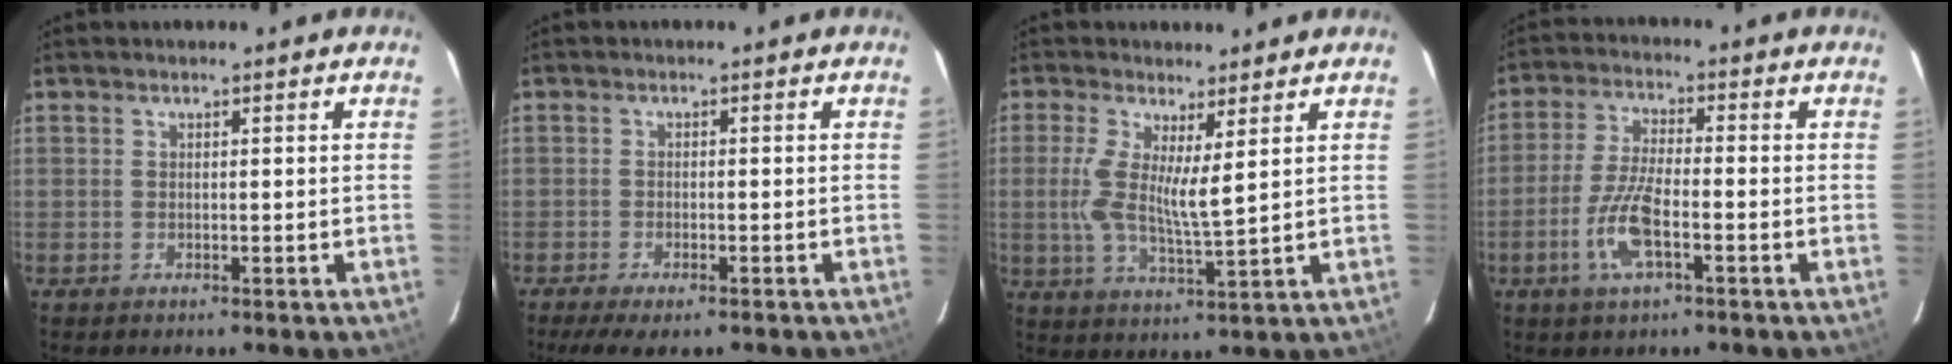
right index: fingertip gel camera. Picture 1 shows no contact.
{"total": 7.2, "force": [-5.5, 1.8, 4.3], "torque": [-0.098, -0.028, -0.091]}
{"total": 7.6, "force": [2.1, 1.3, 7.2], "torque": [-0.148, -0.012, 0.035]}
{"total": 8.7, "force": [-3.5, 2.4, 7.6], "torque": [-0.164, -0.003, -0.070]}